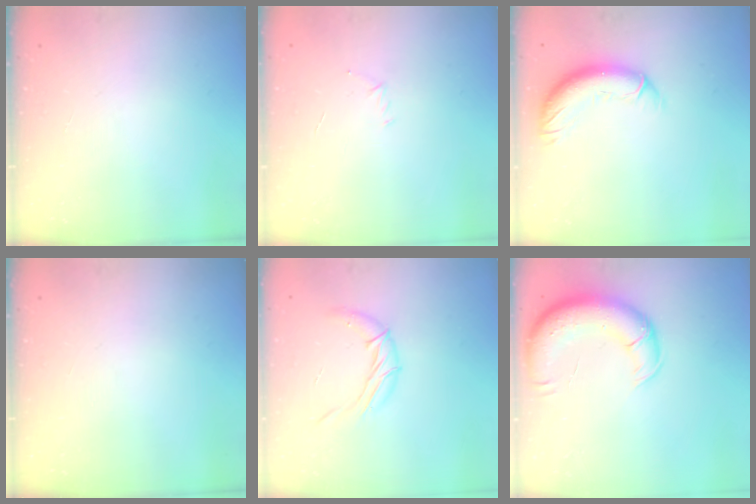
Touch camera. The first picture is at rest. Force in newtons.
{"total": 2.9, "press": 2.8, "slide": 0.8}
{"total": 11.7, "press": 11.5, "slide": 2.1}
{"total": 0.0}
{"total": 9.5, "press": 9.5, "slide": 0.7}
{"total": 13.2, "press": 12.8, "slide": 3.3}